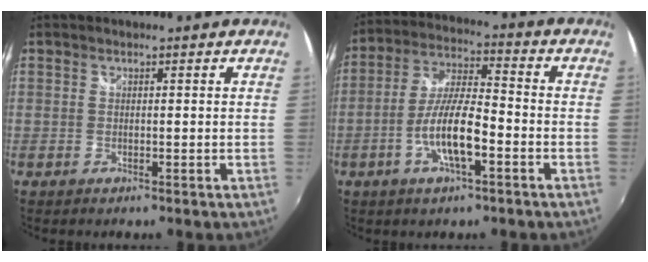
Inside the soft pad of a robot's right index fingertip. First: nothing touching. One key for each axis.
{"total": 10.5, "fx": -4.1, "fy": 2.6, "fz": 9.3, "tx": -0.190, "ty": 0.000, "tz": -0.075}